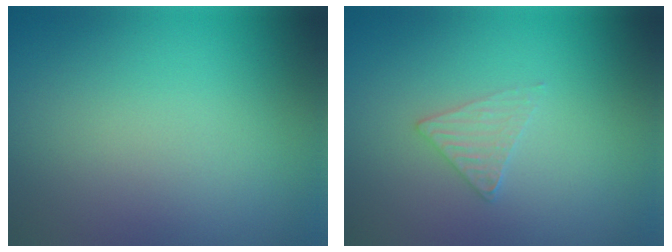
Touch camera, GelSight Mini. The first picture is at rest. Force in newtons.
{"total": 1.6, "press": 1.6, "slide": 0.2}